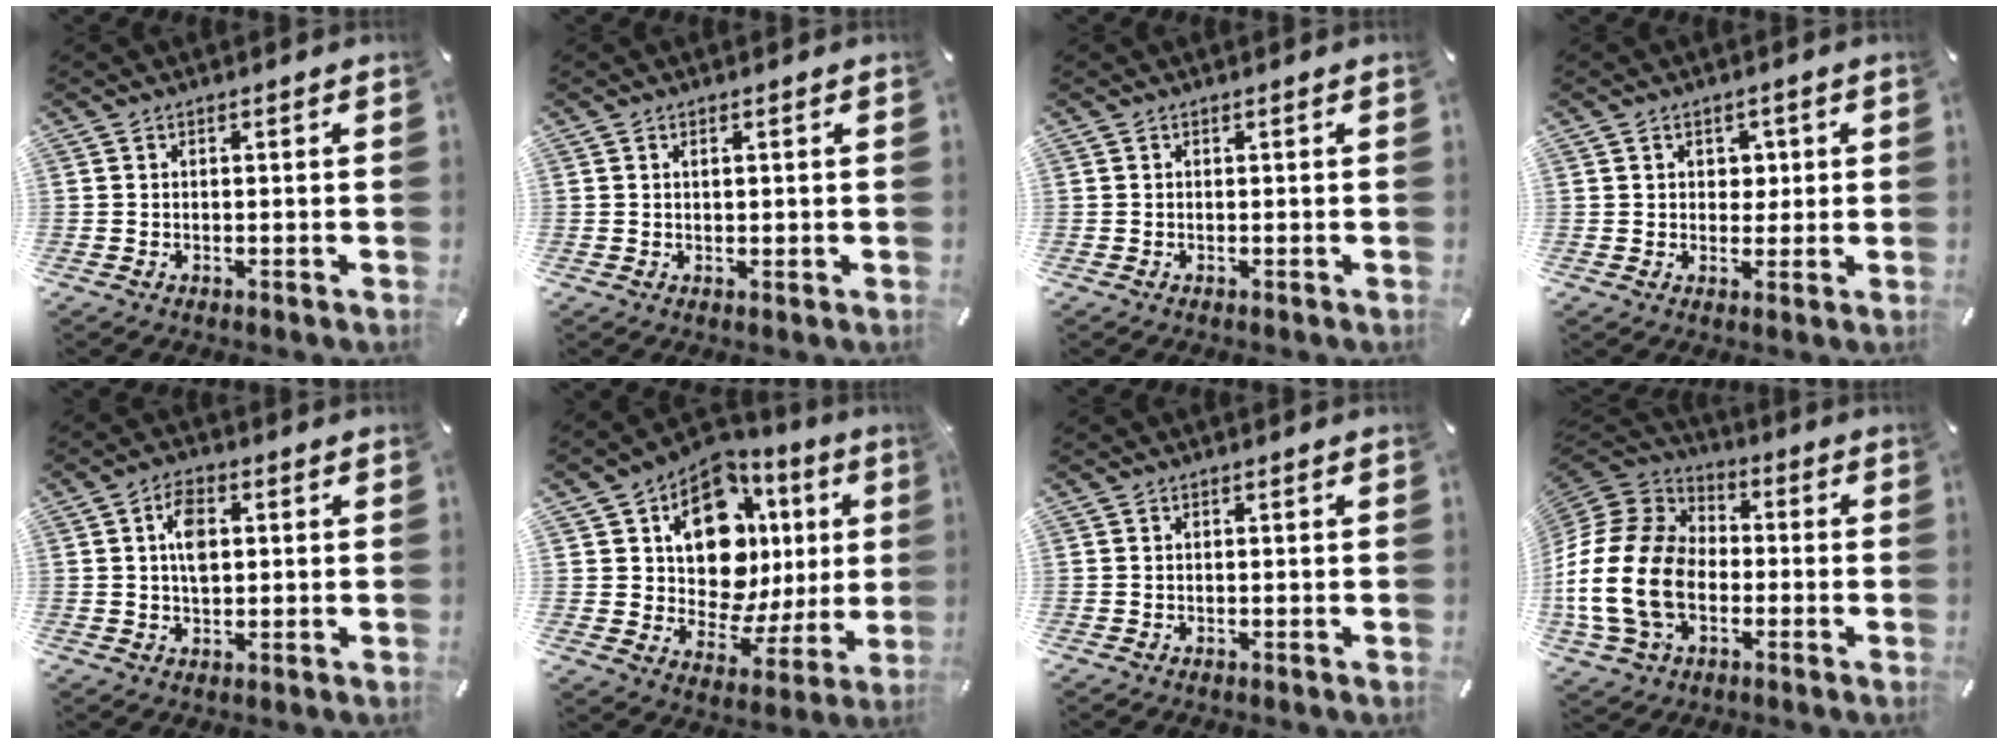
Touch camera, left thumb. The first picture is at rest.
{"total": 1.0, "force": [0.4, 0.3, 0.9], "torque": [-0.018, 0.002, 0.005]}
{"total": 0.0}
{"total": 3.8, "force": [0.8, 3.2, 1.9], "torque": [-0.020, -0.002, 0.007]}
{"total": 6.3, "force": [1.1, 3.7, 4.9], "torque": [-0.077, 0.003, 0.014]}
{"total": 18.1, "force": [7.0, 11.6, 12.0], "torque": [-0.183, -0.051, 0.123]}
{"total": 0.0}
{"total": 20.3, "force": [-5.3, 15.0, 12.6], "torque": [-0.279, 0.034, -0.092]}